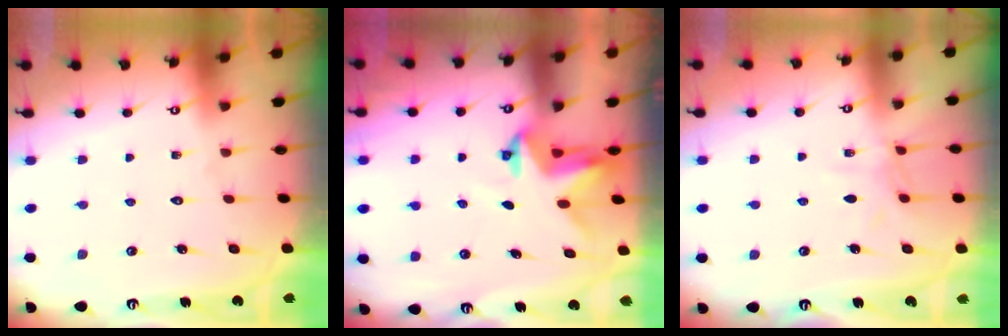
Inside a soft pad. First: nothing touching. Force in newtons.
{"total": 3.4, "press": 3.4, "slide": 0.2}
{"total": 5.5, "press": 5.5, "slide": 0.5}